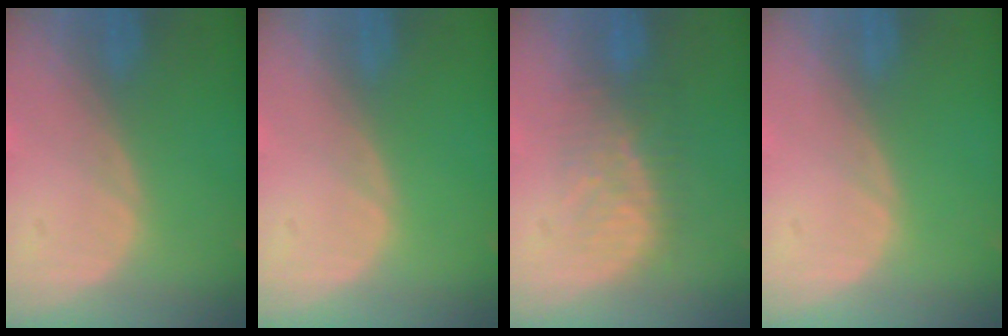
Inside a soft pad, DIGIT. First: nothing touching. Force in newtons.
{"total": 0.0}
{"total": 6.2, "press": 6.0, "slide": 1.5}
{"total": 0.0}